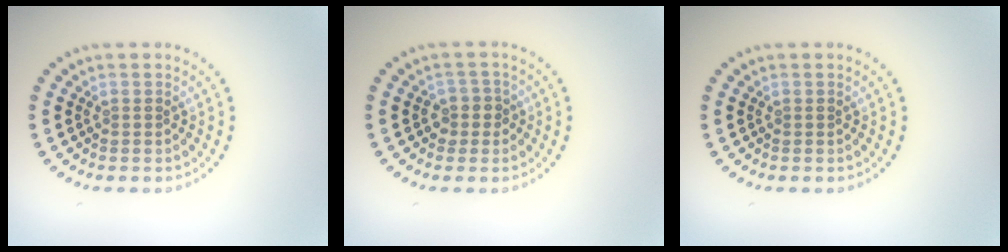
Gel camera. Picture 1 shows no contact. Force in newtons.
{"total": 1.7, "press": 1.4, "slide": 0.9}
{"total": 0.0}